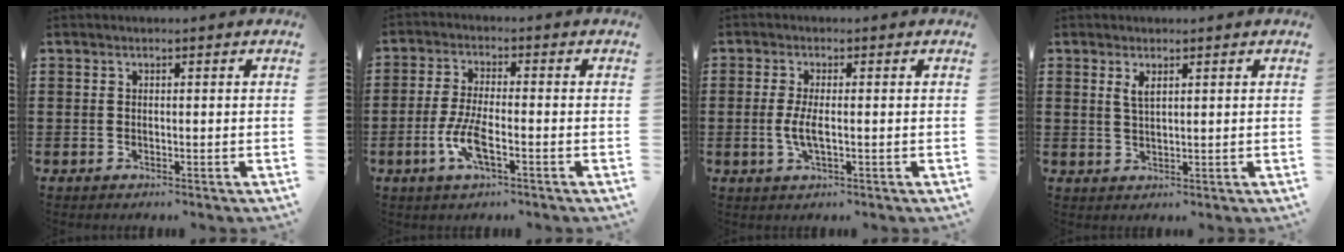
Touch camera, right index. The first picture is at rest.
{"total": 5.9, "force": [-2.3, 1.5, 5.2], "torque": [-0.119, -0.012, -0.048]}
{"total": 3.6, "force": [-0.5, 0.9, 3.5], "torque": [-0.083, -0.006, -0.017]}
{"total": 2.1, "force": [1.1, 0.7, 1.6], "torque": [-0.035, 0.003, 0.019]}